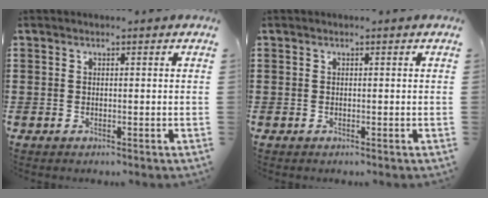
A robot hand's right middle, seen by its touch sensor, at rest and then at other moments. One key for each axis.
{"total": 0.0}